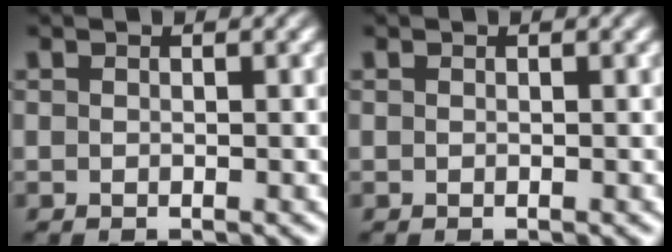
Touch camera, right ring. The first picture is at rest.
{"total": 0.0}